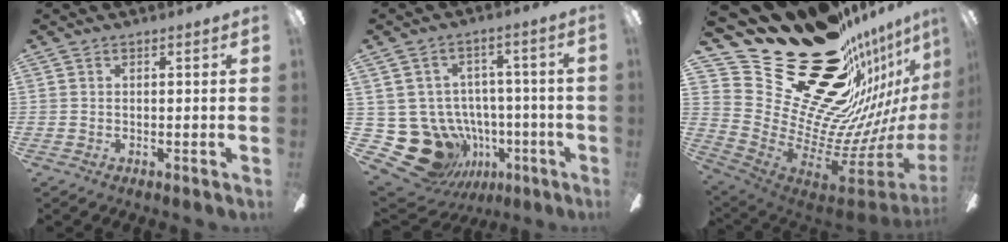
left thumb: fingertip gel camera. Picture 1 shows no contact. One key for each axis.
{"total": 17.2, "fx": -6.9, "fy": 13.5, "fz": 8.0, "tx": -0.177, "ty": 0.031, "tz": -0.084}
{"total": 34.5, "fx": 21.8, "fy": 17.4, "fz": 20.4, "tx": -0.274, "ty": -0.220, "tz": 0.461}